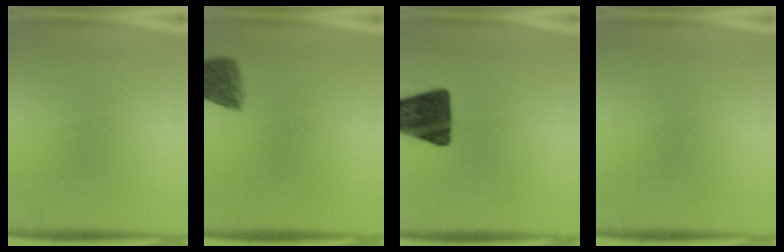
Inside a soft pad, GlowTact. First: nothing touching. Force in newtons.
{"total": 5.2}
{"total": 14.3}
{"total": 0.0}